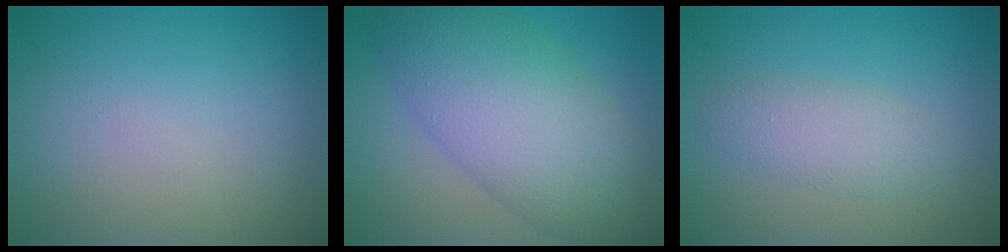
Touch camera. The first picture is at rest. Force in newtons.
{"total": 9.3, "press": 9.3, "slide": 0.3}
{"total": 2.6, "press": 2.6, "slide": 0.1}